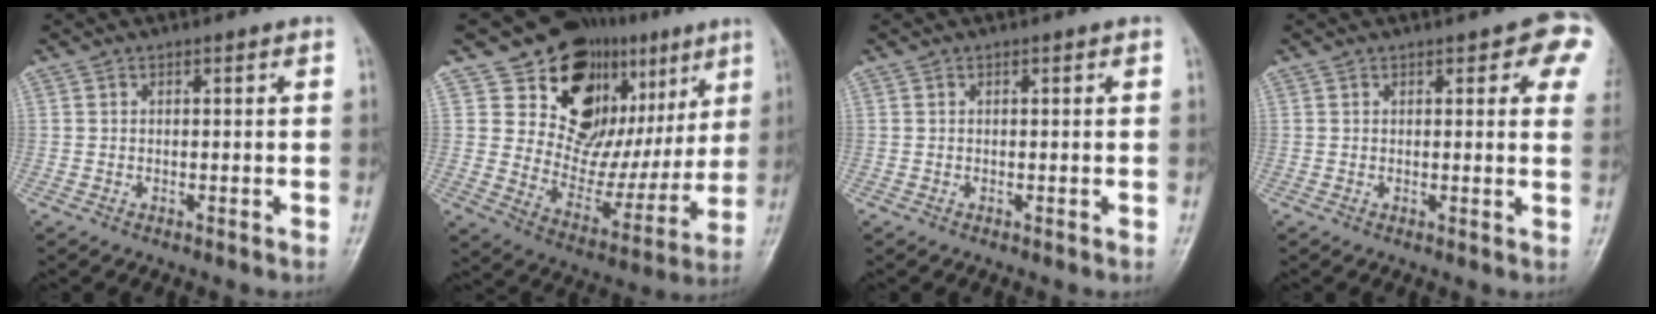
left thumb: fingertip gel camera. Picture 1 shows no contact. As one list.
[{"total": 23.1, "force": [10.0, 14.6, 14.9], "torque": [-0.138, -0.031, 0.161]}, {"total": 0.0}, {"total": 8.3, "force": [3.5, 3.1, 6.9], "torque": [-0.046, -0.006, 0.031]}]